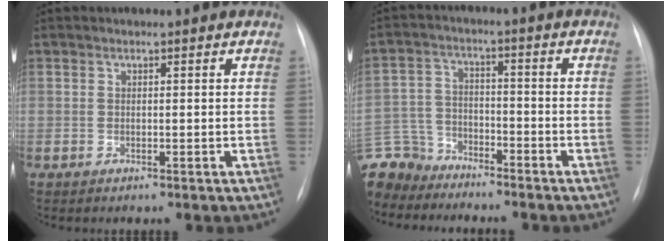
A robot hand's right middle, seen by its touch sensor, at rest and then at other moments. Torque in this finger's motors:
{"motor_torque": [0.92, -0.88, 0.23, -0.05]}